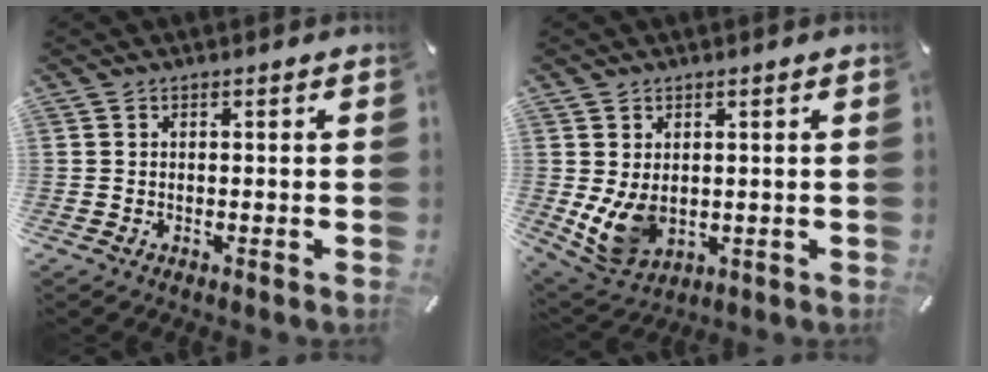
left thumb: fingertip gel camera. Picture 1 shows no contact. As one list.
[{"total": 8.4, "force": [0.7, 6.6, 5.2], "torque": [-0.114, -0.009, 0.016]}]